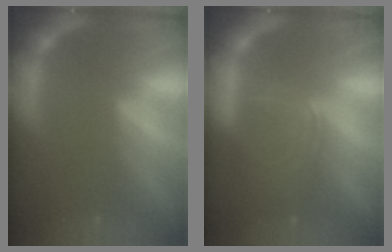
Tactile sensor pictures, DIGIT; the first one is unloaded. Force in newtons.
{"total": 6.5}